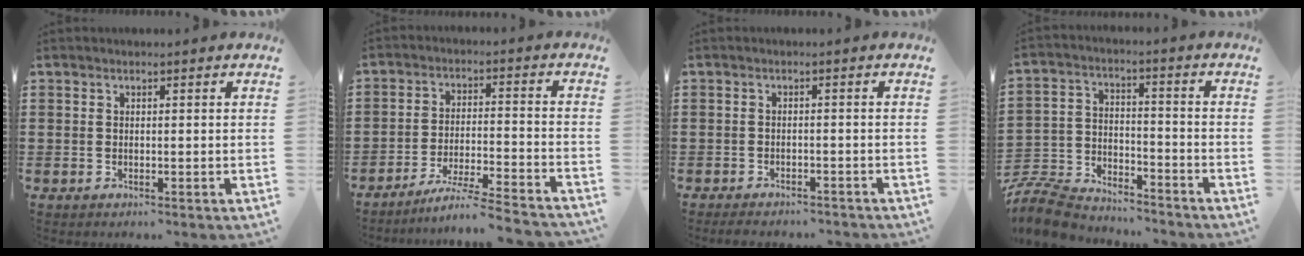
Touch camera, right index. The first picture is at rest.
{"total": 6.3, "force": [-5.7, -0.5, 2.7], "torque": [-0.056, -0.013, -0.111]}
{"total": 1.8, "force": [-1.8, 0.3, 0.1], "torque": [-0.008, 0.001, -0.038]}
{"total": 8.7, "force": [-8.3, 2.1, 1.6], "torque": [-0.052, 0.013, -0.170]}